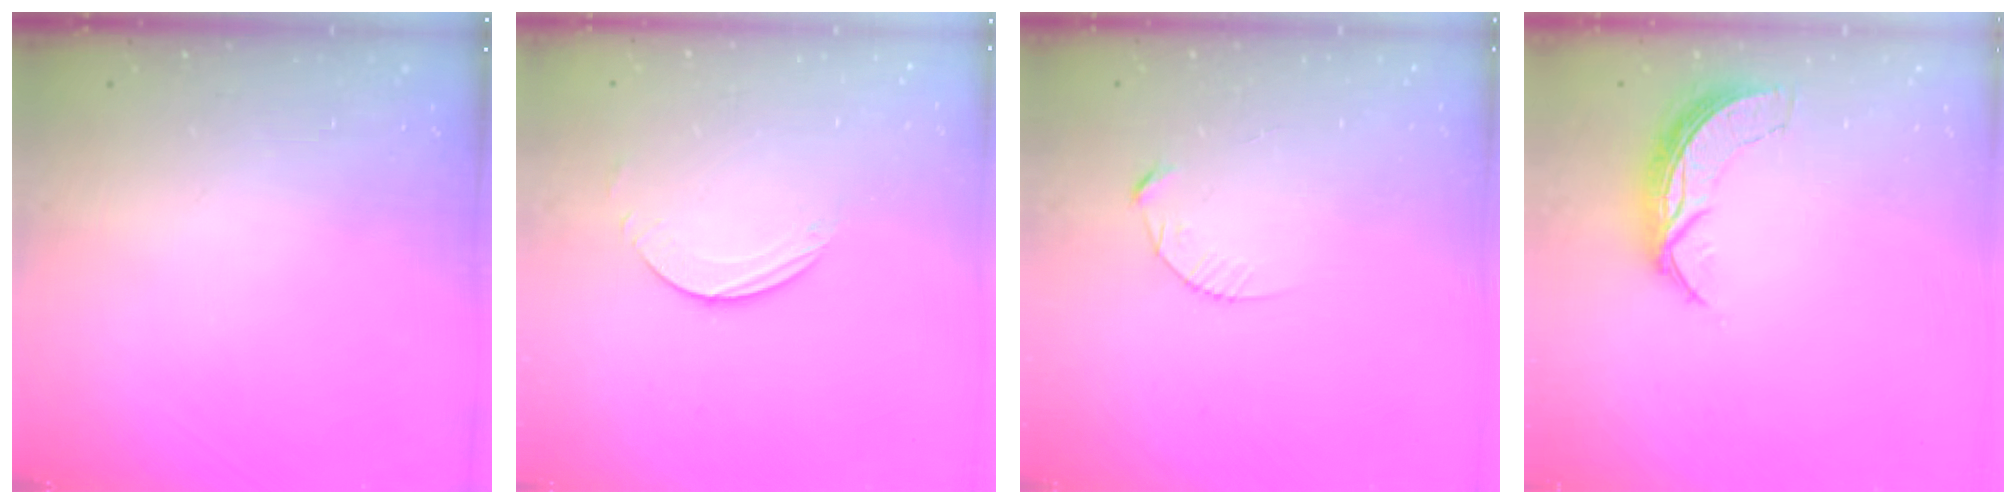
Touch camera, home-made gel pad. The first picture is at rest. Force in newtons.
{"total": 2.0, "press": 2.0, "slide": 0.2}
{"total": 3.7, "press": 3.7, "slide": 0.4}
{"total": 7.7, "press": 7.7, "slide": 0.0}